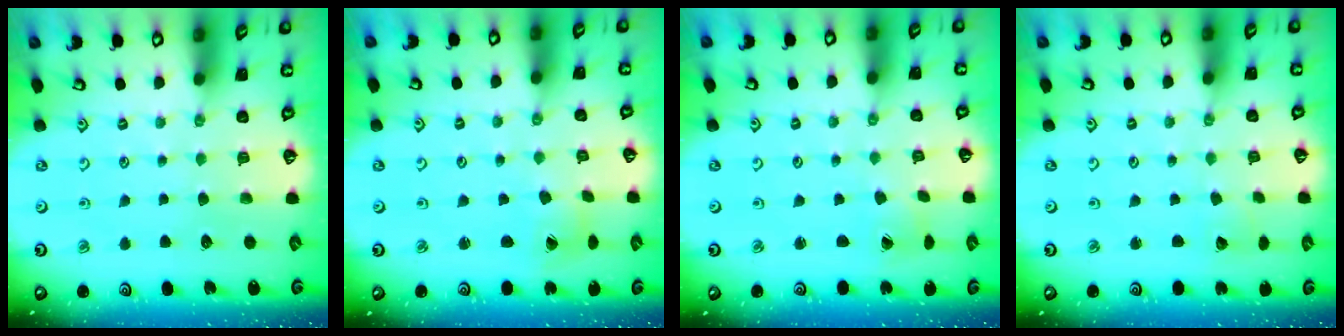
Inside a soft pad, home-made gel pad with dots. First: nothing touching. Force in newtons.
{"total": 2.0, "press": 2.0, "slide": 0.3}
{"total": 2.2, "press": 2.2, "slide": 0.2}
{"total": 2.3, "press": 2.3, "slide": 0.1}